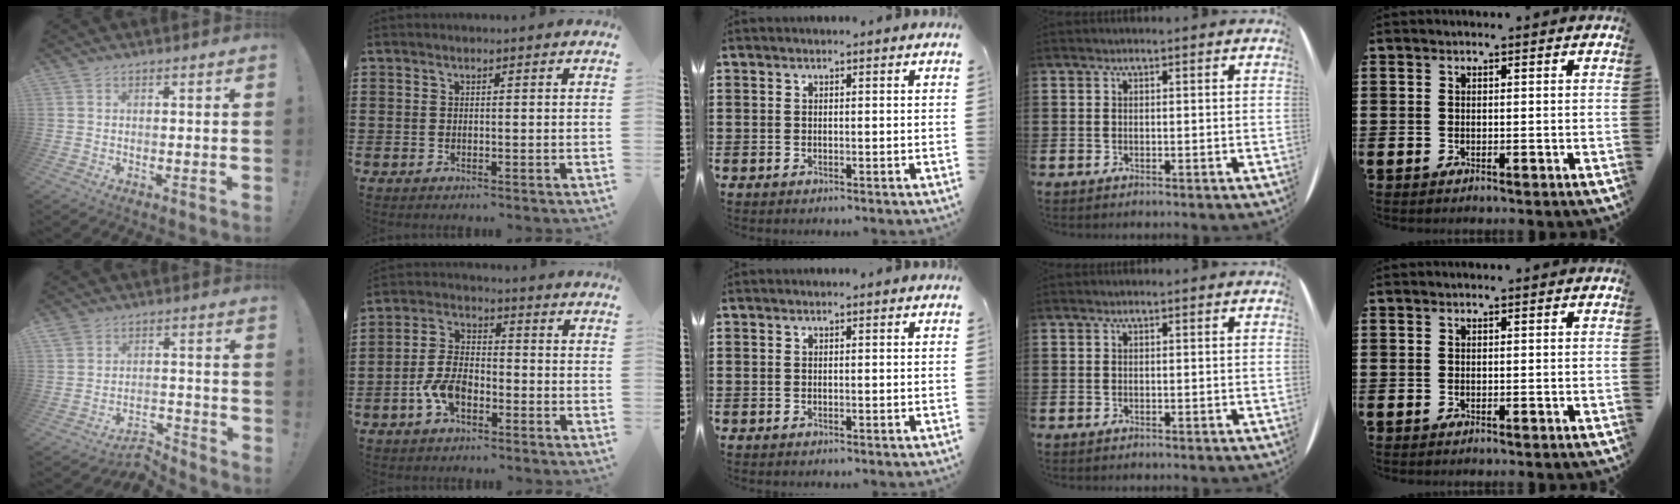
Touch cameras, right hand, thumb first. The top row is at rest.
{"thumb": {"total": 6.0, "force": [-5.1, 2.4, 2.1], "torque": [-0.024, 0.021, -0.090]}, "index": {"total": 6.8, "force": [-2.8, 3.7, 4.9], "torque": [-0.123, 0.001, -0.060]}}